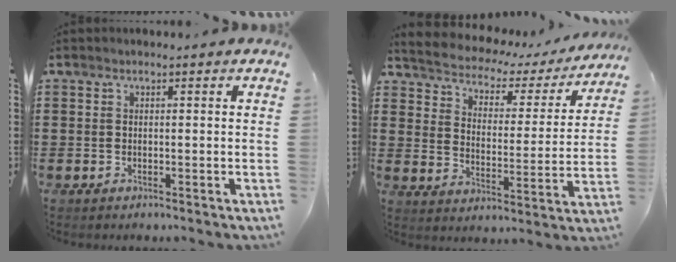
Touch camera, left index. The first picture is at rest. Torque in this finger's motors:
{"motor_torque": [2.14, 0.00, 0.35, -0.01]}